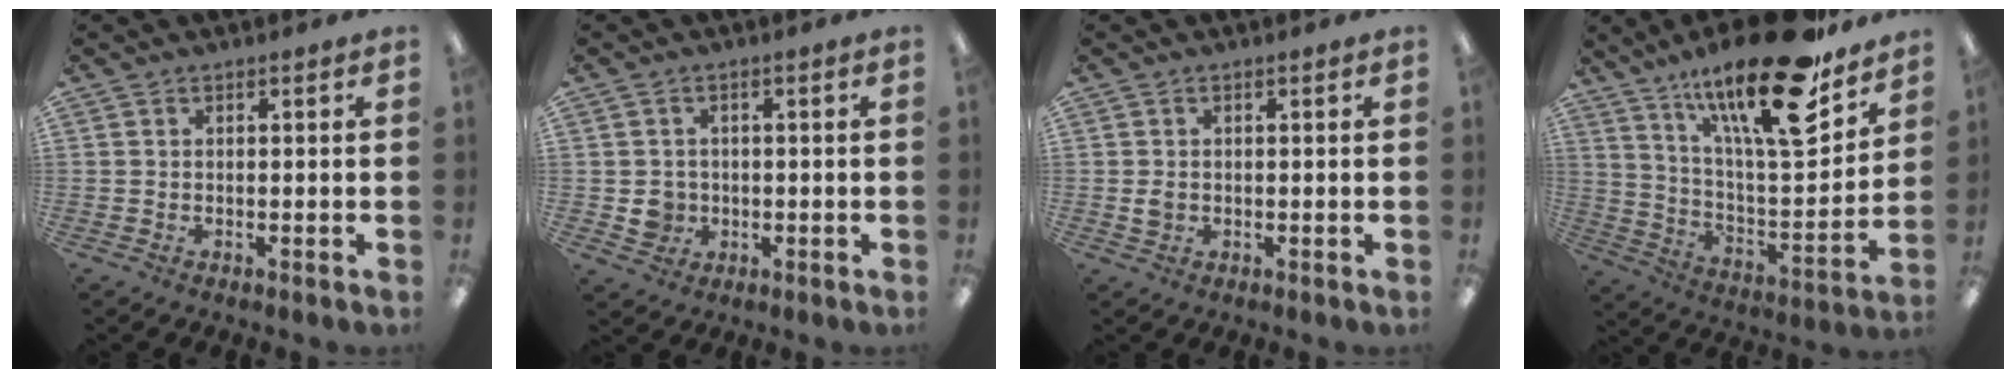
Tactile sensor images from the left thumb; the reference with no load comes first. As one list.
[{"total": 3.9, "force": [-0.2, 3.8, 1.0], "torque": [-0.007, 0.002, -0.005]}, {"total": 1.8, "force": [0.2, 1.4, 1.0], "torque": [-0.021, 0.004, 0.003]}, {"total": 25.5, "force": [17.4, 7.0, 17.4], "torque": [-0.275, -0.109, 0.283]}]